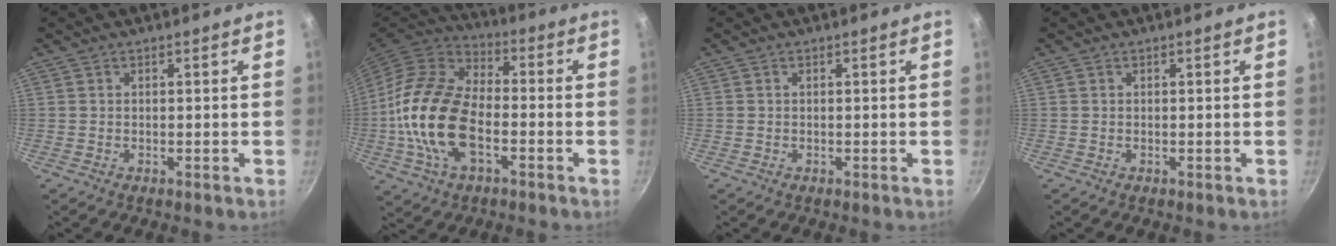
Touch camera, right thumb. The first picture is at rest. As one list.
[{"total": 20.1, "force": [-4.4, 11.4, 15.9], "torque": [-0.316, 0.023, -0.085]}, {"total": 0.0}, {"total": 0.0}]